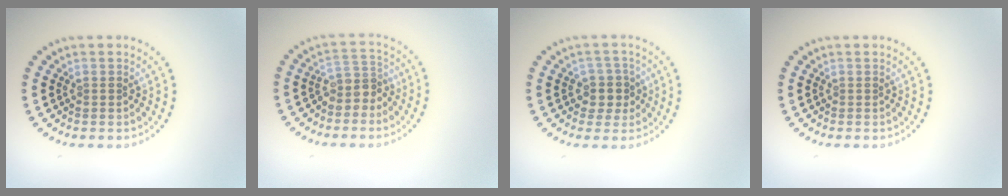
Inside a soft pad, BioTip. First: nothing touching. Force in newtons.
{"total": 2.5, "press": 2.0, "slide": 1.5}
{"total": 2.5, "press": 2.1, "slide": 1.3}
{"total": 0.0}